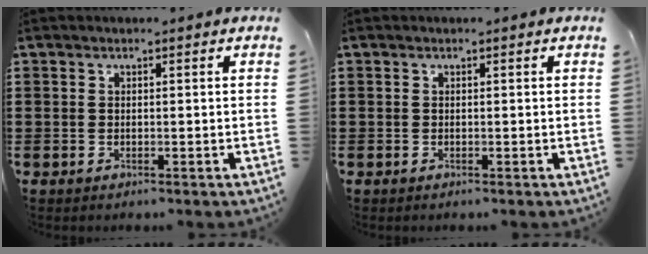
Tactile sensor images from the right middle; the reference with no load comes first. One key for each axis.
{"total": 0.0}